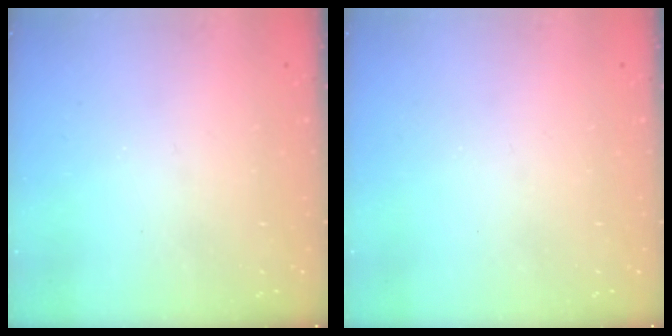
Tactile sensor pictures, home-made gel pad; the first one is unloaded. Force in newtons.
{"total": 0.0}